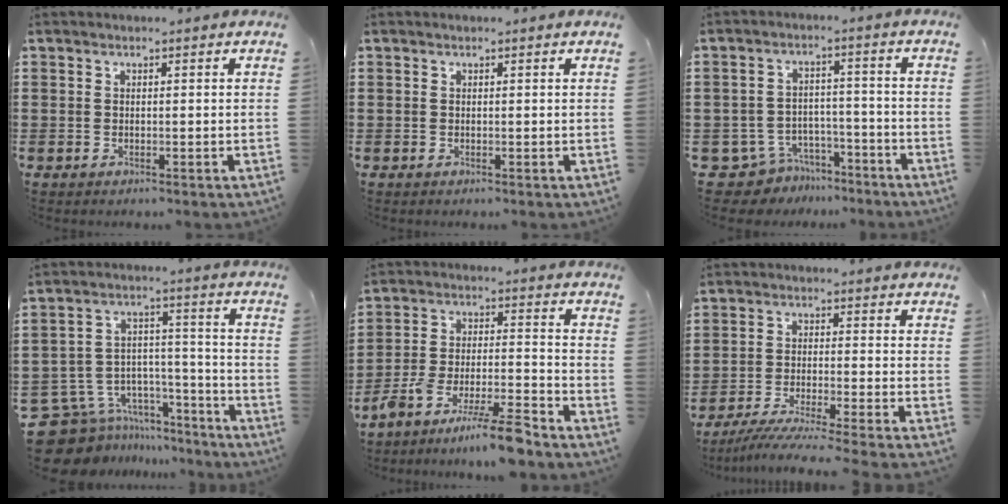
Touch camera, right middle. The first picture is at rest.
{"total": 0.0}
{"total": 5.9, "force": [-5.4, 2.4, 0.8], "torque": [-0.038, 0.013, -0.114]}
{"total": 9.0, "force": [-7.1, 5.3, 1.7], "torque": [-0.058, 0.014, -0.136]}
{"total": 9.7, "force": [-8.8, 0.0, 3.9], "torque": [-0.069, 0.013, -0.172]}
{"total": 4.9, "force": [-4.5, -0.5, 1.9], "torque": [-0.046, -0.020, -0.092]}